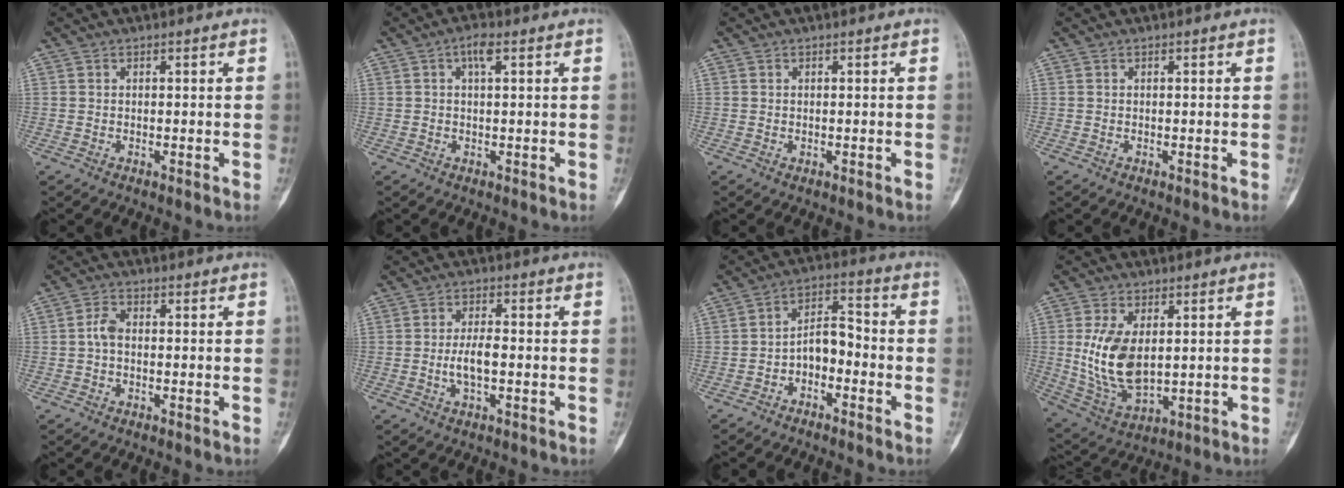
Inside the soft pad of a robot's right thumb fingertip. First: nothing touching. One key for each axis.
{"total": 2.7, "fx": 1.0, "fy": 0.7, "fz": 2.4, "tx": -0.047, "ty": 0.007, "tz": 0.017}
{"total": 0.0}
{"total": 0.0}
{"total": 2.7, "fx": -0.3, "fy": 1.6, "fz": 2.2, "tx": -0.044, "ty": 0.007, "tz": -0.013}
{"total": 4.6, "fx": -0.9, "fy": 1.7, "fz": 4.2, "tx": -0.085, "ty": 0.009, "tz": -0.017}
{"total": 6.5, "fx": -2.7, "fy": 3.8, "fz": 4.5, "tx": -0.064, "ty": 0.044, "tz": -0.056}
{"total": 12.8, "fx": 1.5, "fy": 7.2, "fz": 10.4, "tx": -0.192, "ty": -0.014, "tz": 0.046}